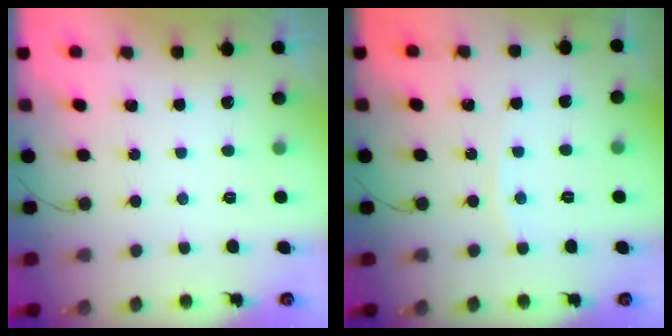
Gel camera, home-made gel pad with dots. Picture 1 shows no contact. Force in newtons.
{"total": 2.3, "press": 2.3, "slide": 0.3}